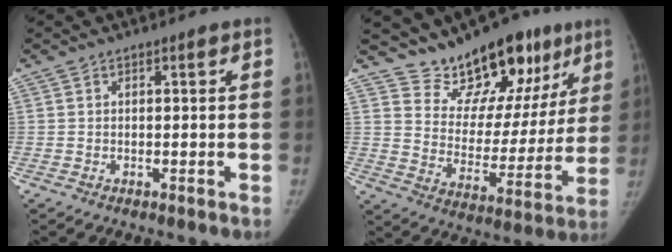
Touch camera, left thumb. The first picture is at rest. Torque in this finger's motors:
{"motor_torque": [-0.12, 0.14, -0.02, 0.03, -0.01]}